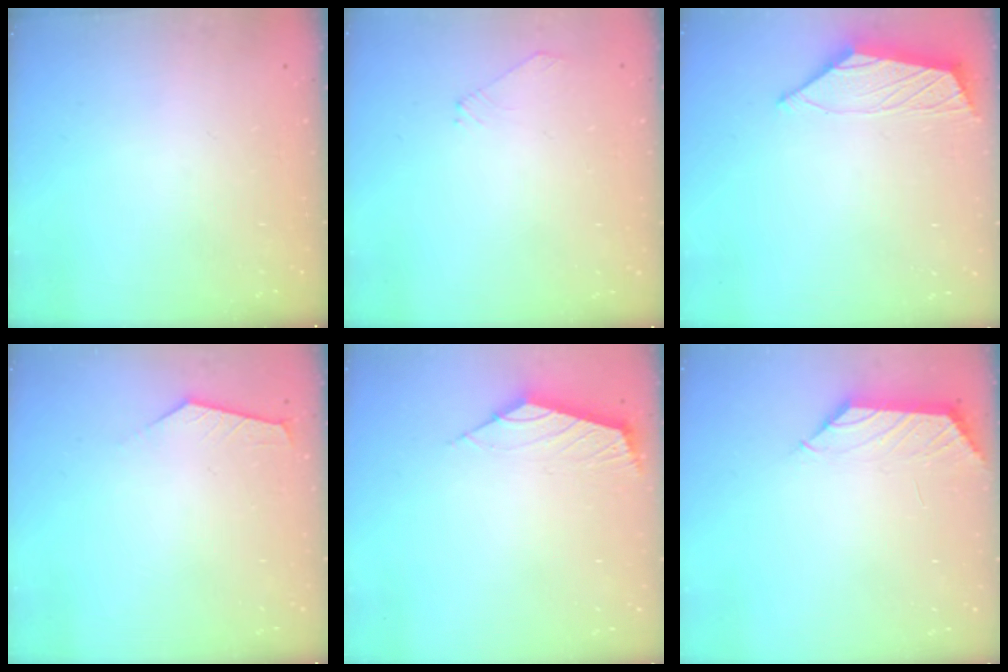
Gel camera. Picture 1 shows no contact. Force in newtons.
{"total": 0.0}
{"total": 2.4, "press": 2.4, "slide": 0.5}
{"total": 2.5, "press": 2.4, "slide": 0.4}
{"total": 2.5, "press": 2.4, "slide": 0.7}
{"total": 1.5, "press": 1.3, "slide": 0.6}